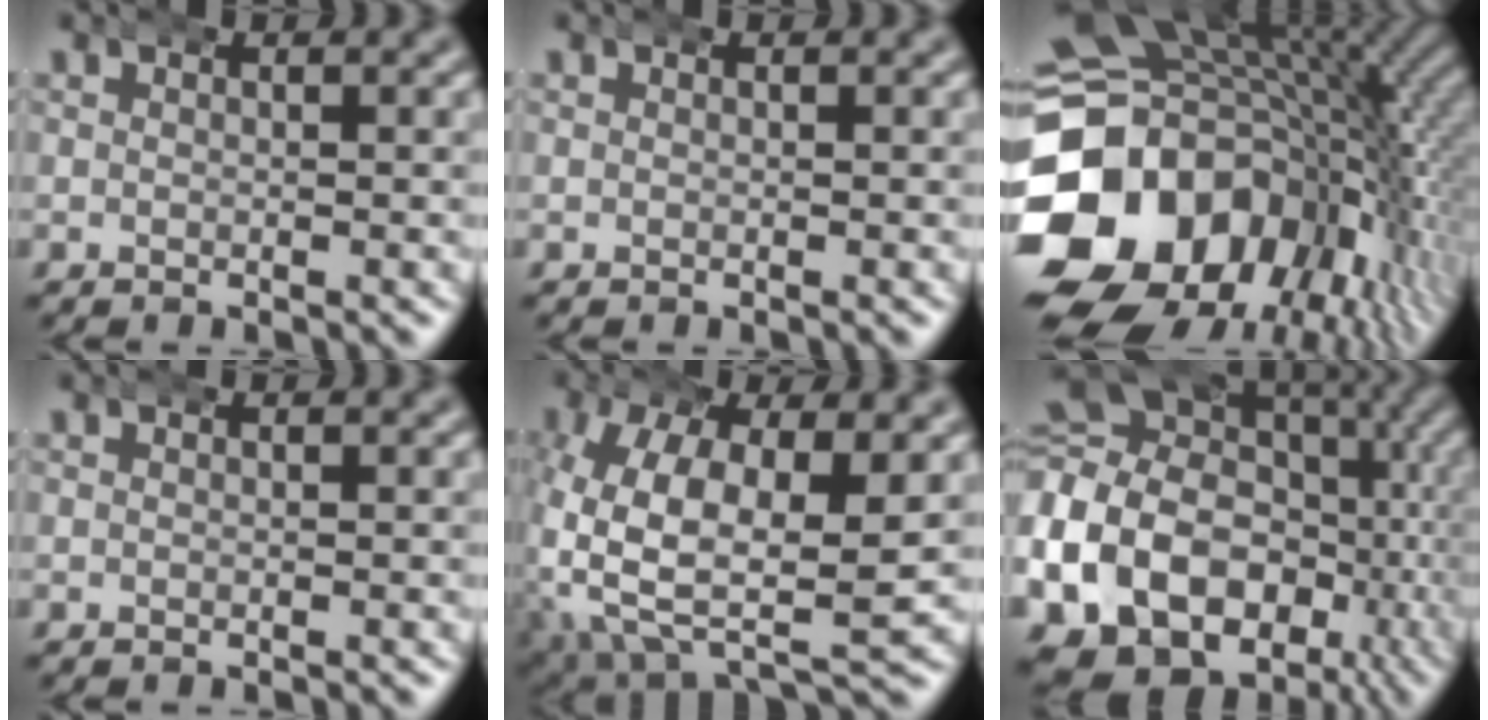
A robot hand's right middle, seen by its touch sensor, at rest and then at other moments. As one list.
[{"total": 0.0}, {"total": 24.9, "force": [-4.0, 19.1, 15.5], "torque": [-0.268, -0.043, -0.070]}, {"total": 0.0}, {"total": 12.1, "force": [-0.6, 7.8, 9.2], "torque": [-0.208, -0.042, 0.012]}, {"total": 24.8, "force": [-7.8, 20.7, 11.3], "torque": [-0.268, -0.088, -0.114]}]